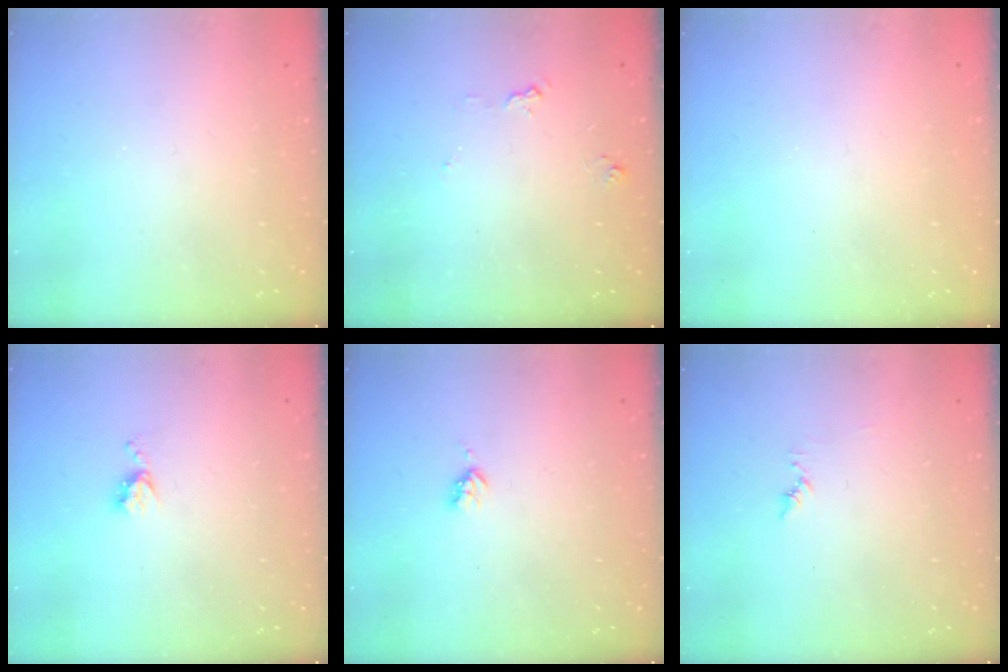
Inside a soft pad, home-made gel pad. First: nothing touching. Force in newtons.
{"total": 5.4, "press": 5.4, "slide": 0.6}
{"total": 0.0}
{"total": 5.2, "press": 5.2, "slide": 0.5}
{"total": 2.7, "press": 2.6, "slide": 0.5}
{"total": 4.4, "press": 4.4, "slide": 0.4}